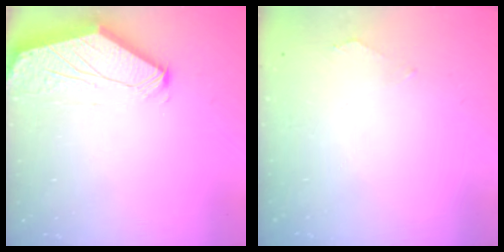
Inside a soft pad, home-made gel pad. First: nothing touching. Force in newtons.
{"total": 1.0, "press": 1.0, "slide": 0.2}